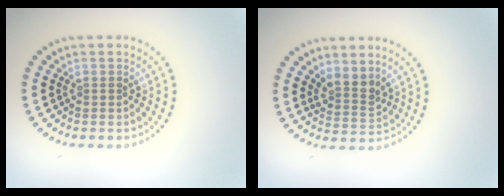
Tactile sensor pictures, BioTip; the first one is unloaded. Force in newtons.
{"total": 2.4, "press": 1.9, "slide": 1.6}